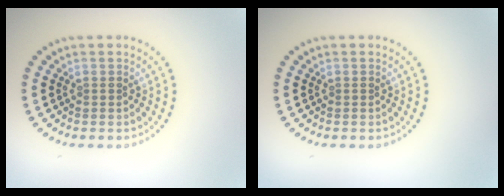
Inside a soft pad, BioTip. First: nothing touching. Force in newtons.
{"total": 0.0}